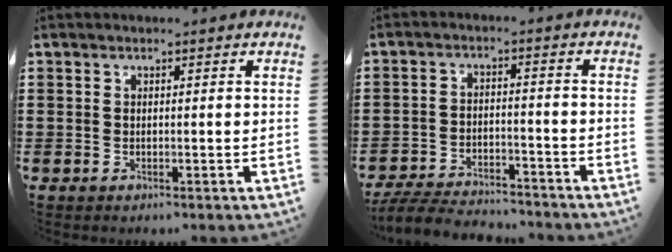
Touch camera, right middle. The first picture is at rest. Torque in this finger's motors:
{"motor_torque": [0.21, -0.10, -0.24, -0.04]}